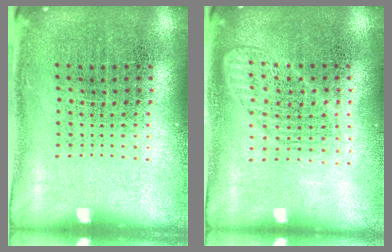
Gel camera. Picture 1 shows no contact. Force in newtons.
{"total": 1.5, "press": 1.3, "slide": 0.7}